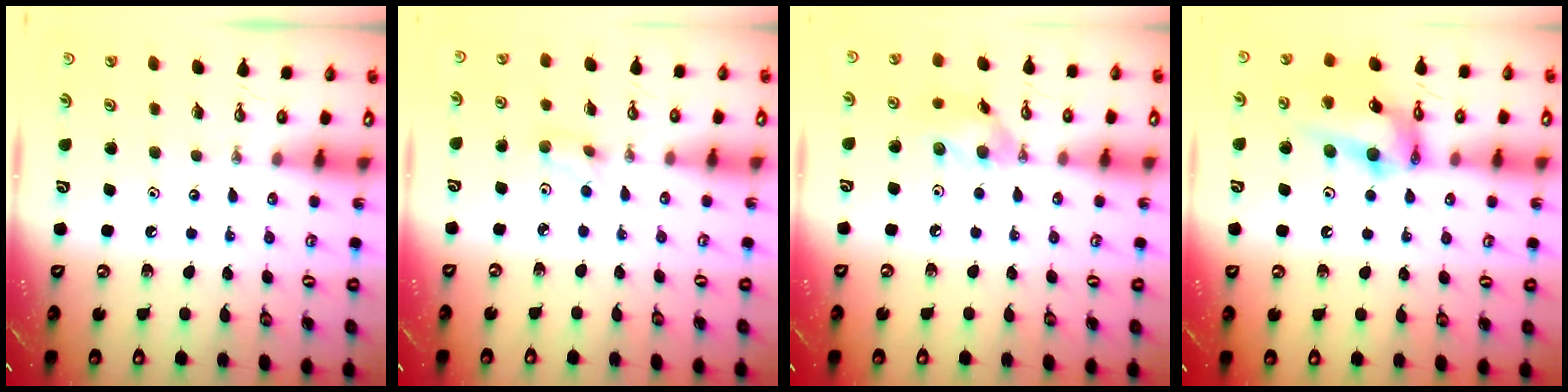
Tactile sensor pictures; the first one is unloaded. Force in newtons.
{"total": 3.6, "press": 3.5, "slide": 0.7}
{"total": 10.5, "press": 10.2, "slide": 2.3}
{"total": 15.3, "press": 15.2, "slide": 1.5}